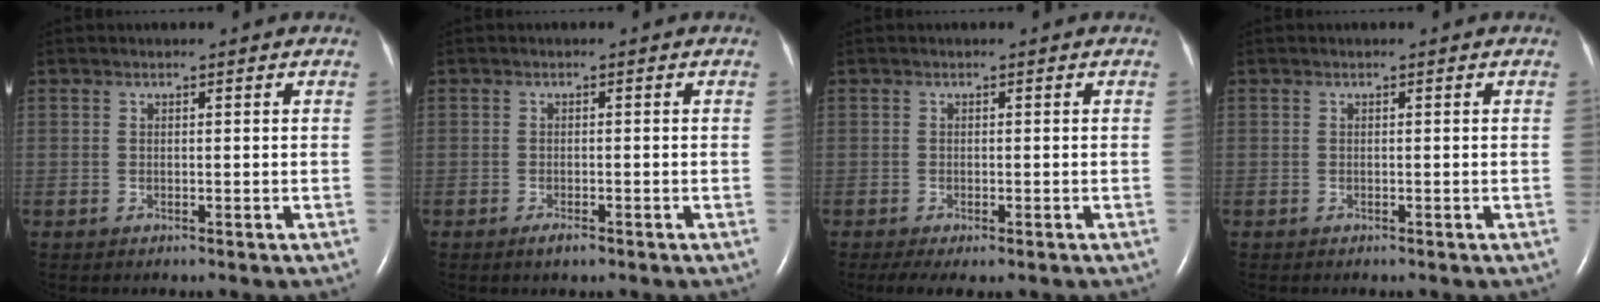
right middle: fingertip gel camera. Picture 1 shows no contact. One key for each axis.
{"total": 1.6, "fx": -1.1, "fy": 0.4, "fz": 1.1, "tx": -0.026, "ty": -0.003, "tz": -0.017}
{"total": 4.6, "fx": -3.2, "fy": 1.3, "fz": 3.1, "tx": -0.050, "ty": -0.014, "tz": -0.048}
{"total": 0.0}